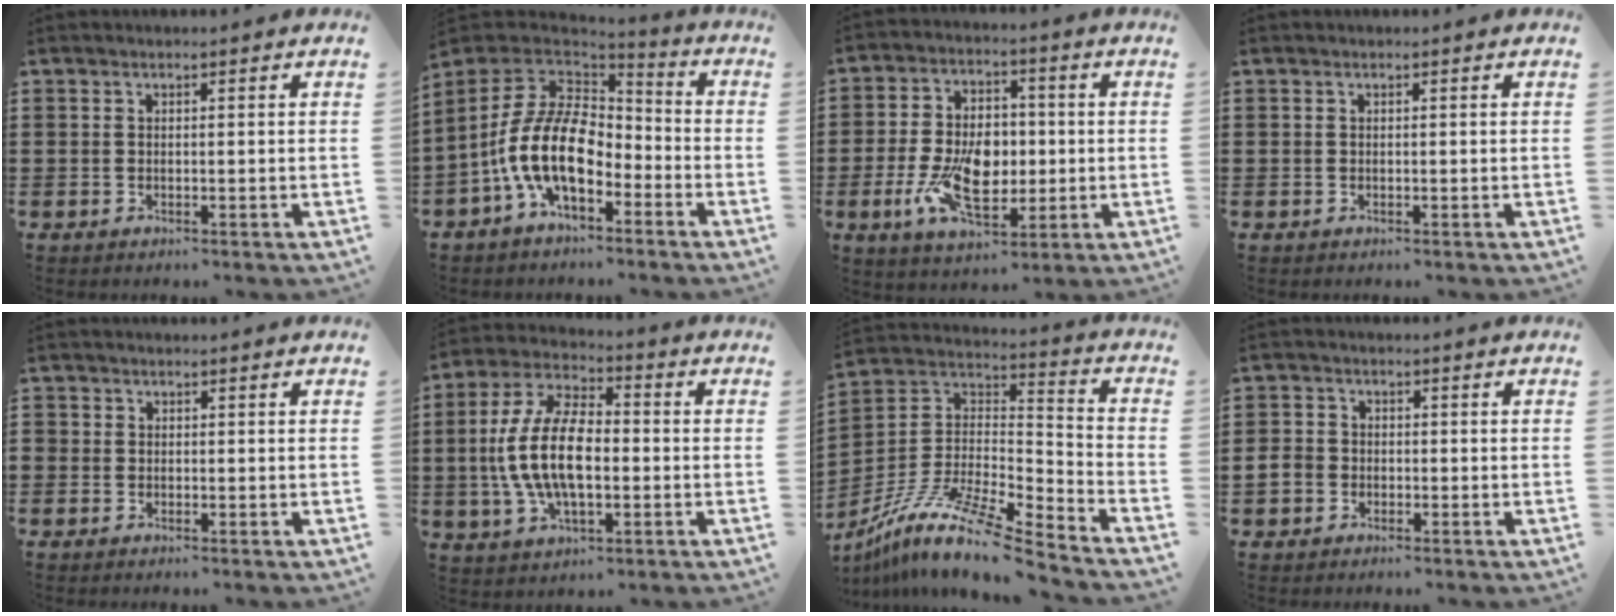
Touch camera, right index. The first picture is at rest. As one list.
[{"total": 13.9, "force": [-4.5, 7.8, 10.7], "torque": [-0.246, 0.010, -0.092]}, {"total": 11.1, "force": [-1.8, 6.7, 8.6], "torque": [-0.182, 0.004, -0.034]}, {"total": 0.0}, {"total": 0.7, "force": [-0.3, 0.7, 0.1], "torque": [-0.002, 0.002, -0.007]}, {"total": 12.6, "force": [-1.3, 6.2, 11.0], "torque": [-0.246, -0.002, -0.028]}, {"total": 12.7, "force": [-10.0, 1.8, 7.6], "torque": [-0.154, 0.010, -0.196]}, {"total": 3.2, "force": [-1.5, 2.6, 1.0], "torque": [-0.041, -0.001, -0.035]}]